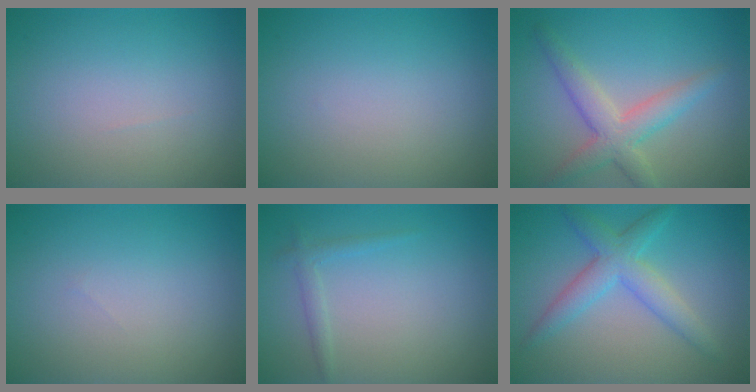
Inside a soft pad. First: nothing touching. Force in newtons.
{"total": 0.0}
{"total": 4.0, "press": 4.0, "slide": 0.3}
{"total": 0.0}
{"total": 1.2, "press": 1.2, "slide": 0.0}
{"total": 4.0, "press": 4.0, "slide": 0.1}